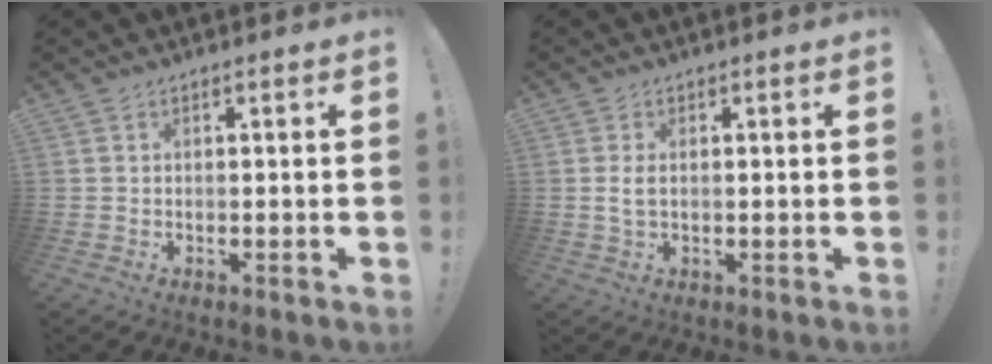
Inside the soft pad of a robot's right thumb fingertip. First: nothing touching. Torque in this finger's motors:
{"motor_torque": [-0.14, 0.08, 0.28, -0.27, 0.18]}